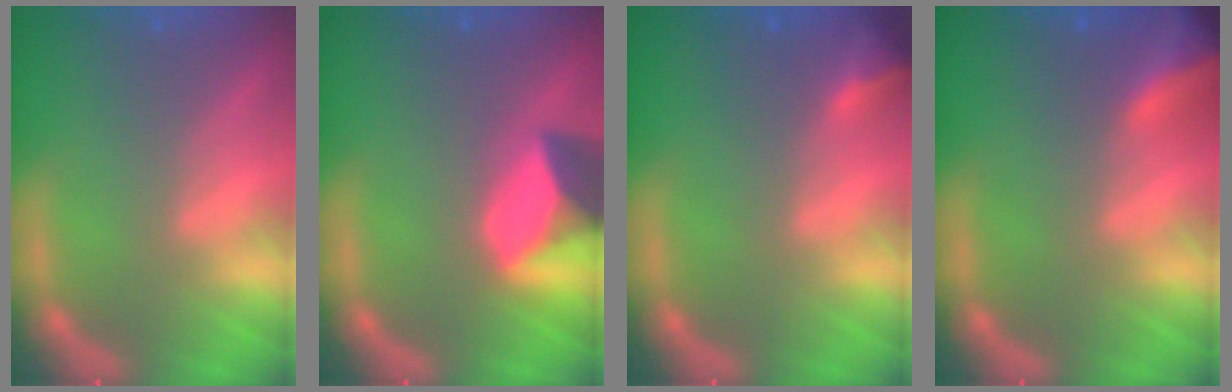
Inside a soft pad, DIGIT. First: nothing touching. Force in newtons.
{"total": 6.9}
{"total": 2.4}
{"total": 6.5}